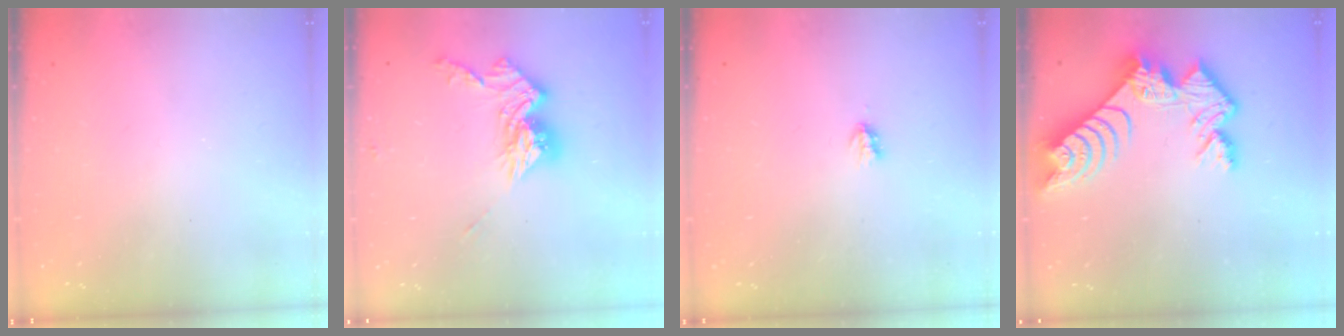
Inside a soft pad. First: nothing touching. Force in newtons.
{"total": 12.8, "press": 12.7, "slide": 1.1}
{"total": 1.7, "press": 1.7, "slide": 0.3}
{"total": 12.9, "press": 12.9, "slide": 1.0}